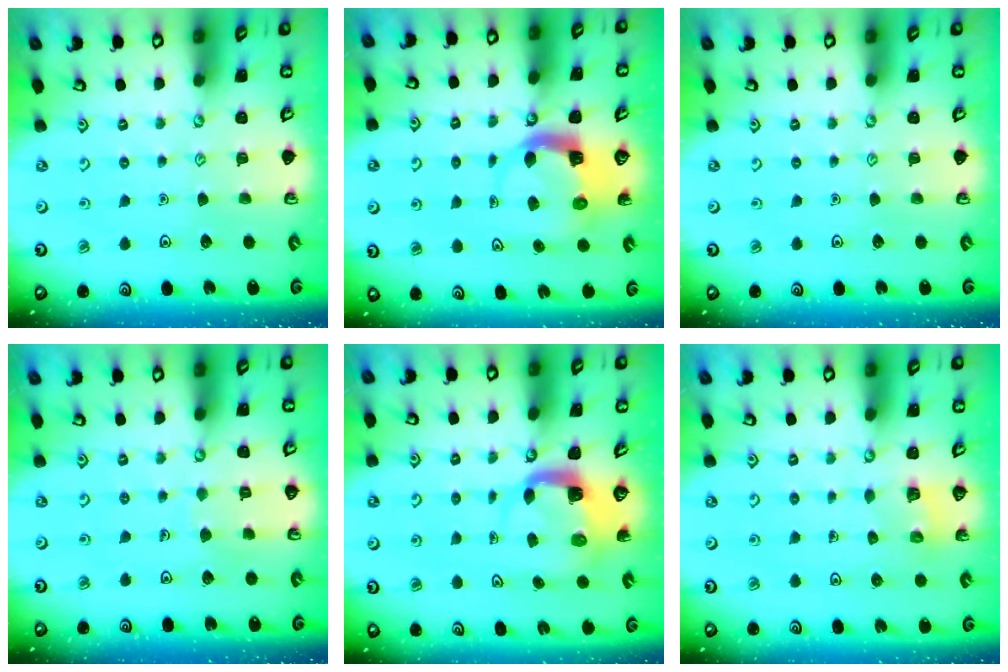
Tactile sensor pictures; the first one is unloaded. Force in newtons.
{"total": 5.1, "press": 5.0, "slide": 0.8}
{"total": 0.0}
{"total": 3.1, "press": 3.0, "slide": 0.3}
{"total": 4.0, "press": 3.9, "slide": 0.4}
{"total": 3.7, "press": 3.6, "slide": 0.2}